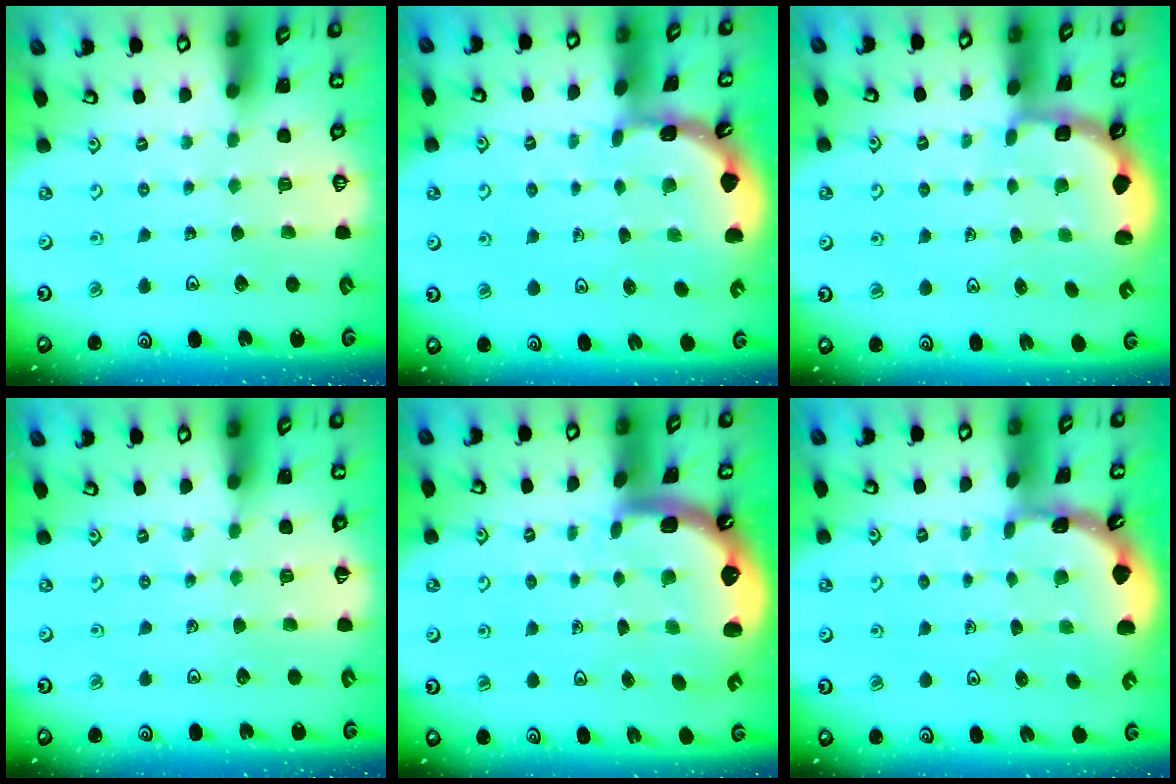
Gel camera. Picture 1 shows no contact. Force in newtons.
{"total": 1.7, "press": 1.7, "slide": 0.1}
{"total": 2.7, "press": 2.1, "slide": 1.7}
{"total": 2.7, "press": 2.7, "slide": 0.2}
{"total": 3.4, "press": 2.6, "slide": 2.3}
{"total": 1.8, "press": 1.8, "slide": 0.2}